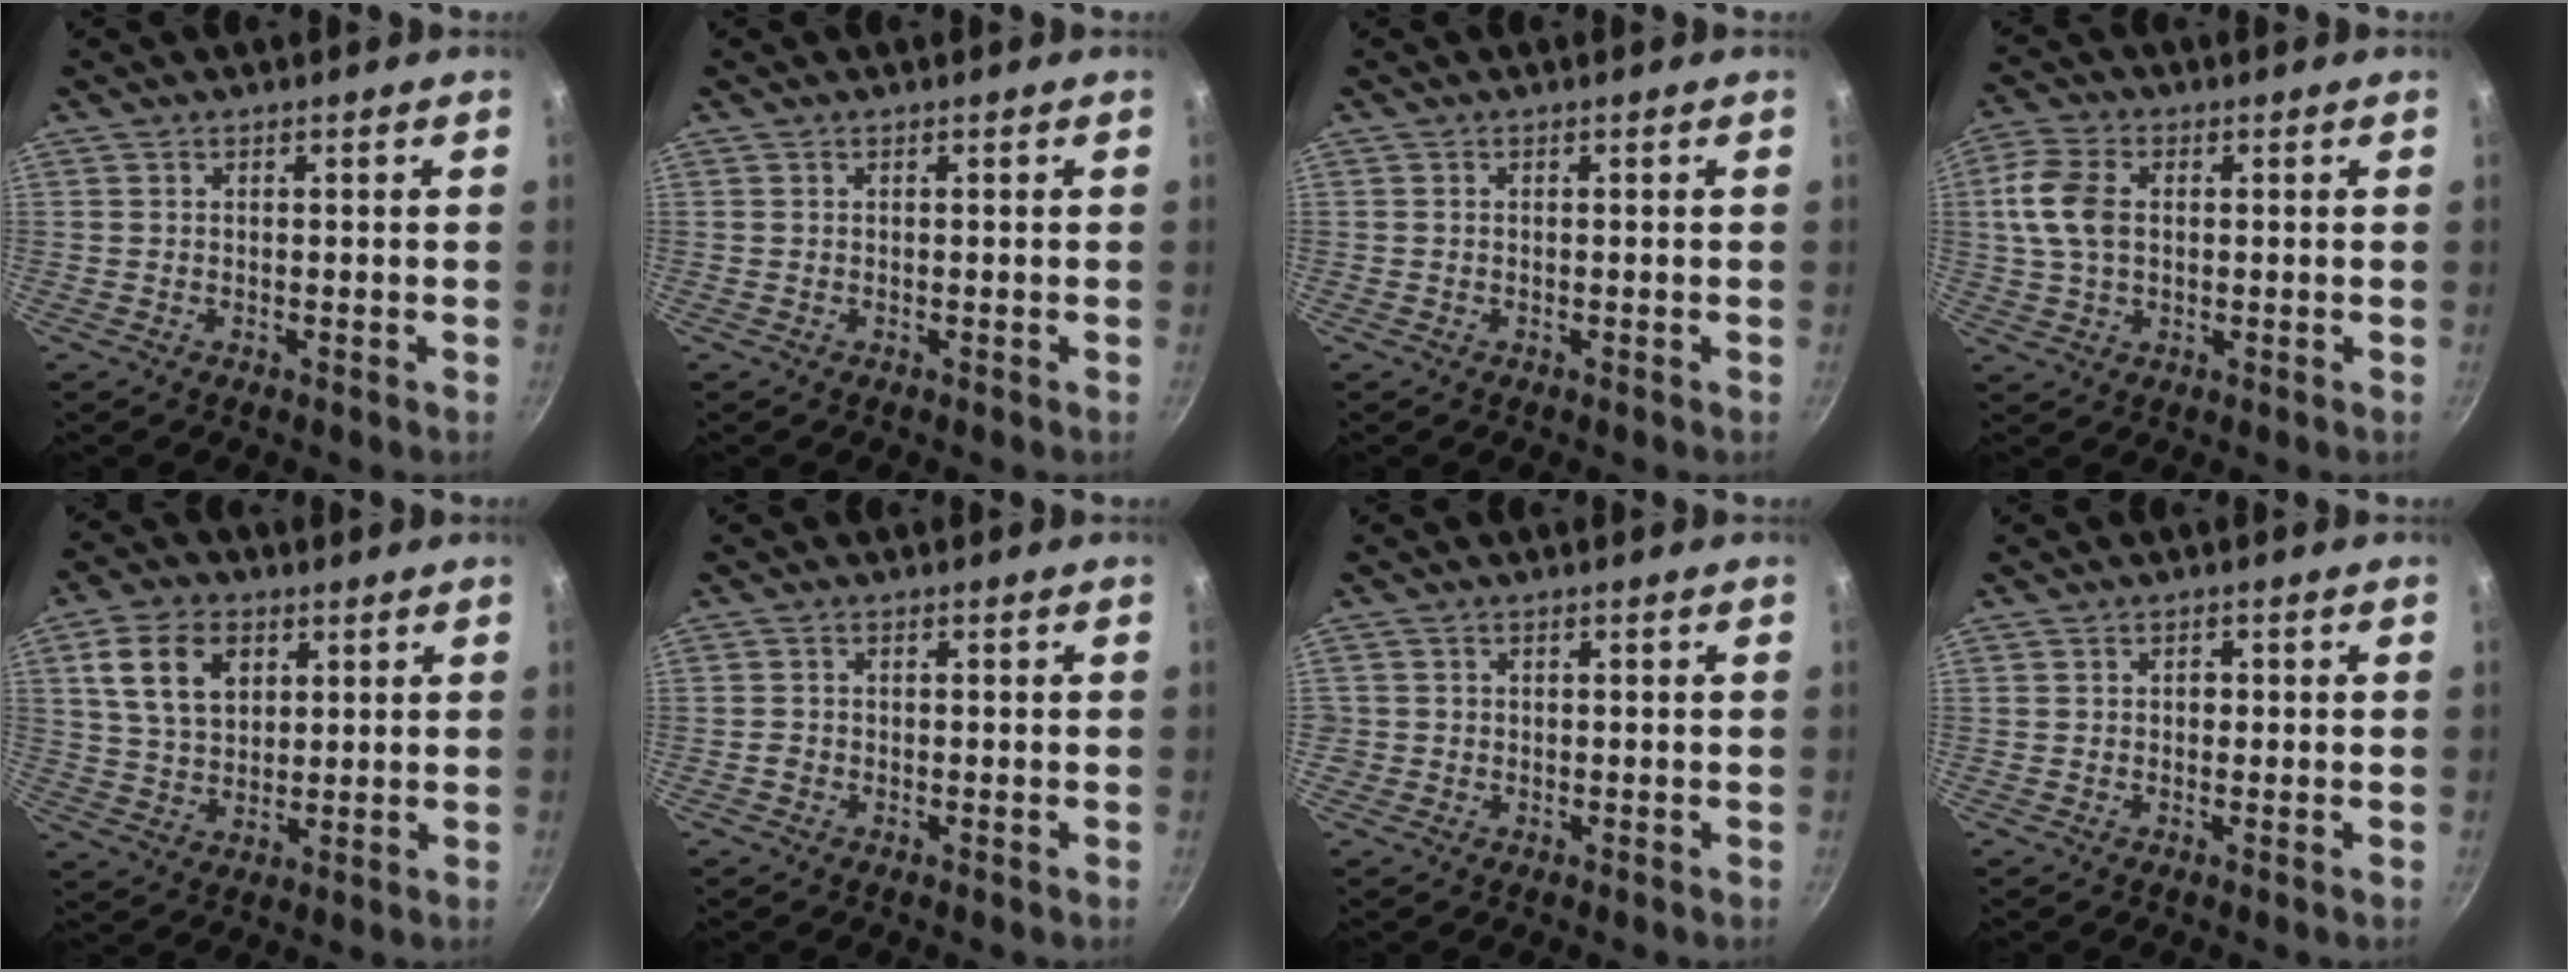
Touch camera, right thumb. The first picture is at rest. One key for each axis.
{"total": 0.0}
{"total": 0.0}
{"total": 8.9, "fx": 1.1, "fy": 5.9, "fz": 6.6, "tx": -0.132, "ty": 0.011, "tz": 0.015}
{"total": 10.9, "fx": 3.8, "fy": 7.6, "fz": 6.9, "tx": -0.104, "ty": -0.004, "tz": 0.070}
{"total": 0.9, "fx": -0.5, "fy": 0.7, "fz": 0.3, "tx": -0.008, "ty": 0.003, "tz": -0.014}
{"total": 1.5, "fx": -0.3, "fy": 1.5, "fz": 0.2, "tx": 0.005, "ty": 0.007, "tz": -0.003}
{"total": 1.5, "fx": -0.2, "fy": 1.1, "fz": 1.0, "tx": -0.015, "ty": 0.004, "tz": -0.006}